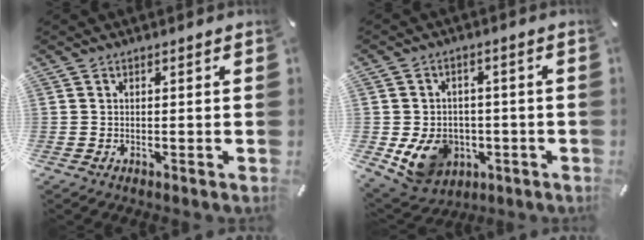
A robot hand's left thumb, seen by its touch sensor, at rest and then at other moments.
{"total": 10.9, "force": [-3.1, 8.9, 5.4], "torque": [-0.121, 0.011, -0.050]}